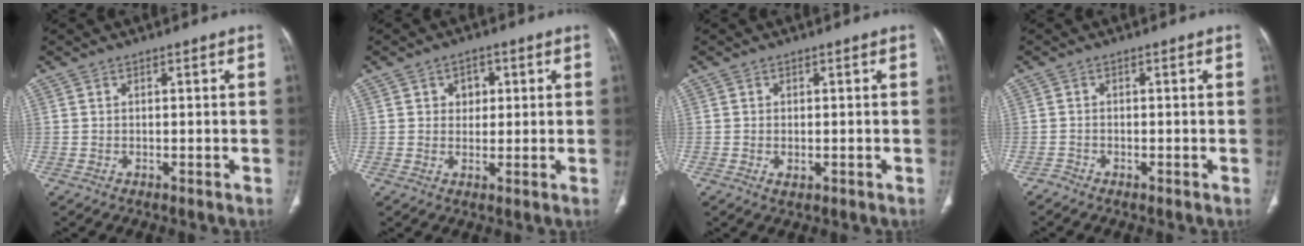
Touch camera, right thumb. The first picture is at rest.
{"total": 3.6, "force": [1.1, 2.9, 1.8], "torque": [-0.001, -0.002, 0.015]}
{"total": 1.6, "force": [-0.5, 1.0, 1.2], "torque": [-0.021, -0.001, -0.004]}
{"total": 0.9, "force": [-0.9, 0.2, -0.2], "torque": [0.001, -0.003, -0.022]}